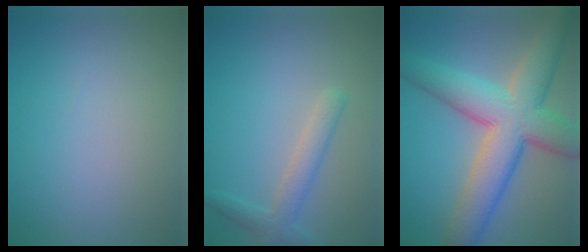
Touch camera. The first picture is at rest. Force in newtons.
{"total": 2.6, "press": 2.6, "slide": 0.1}
{"total": 9.9, "press": 9.9, "slide": 0.5}